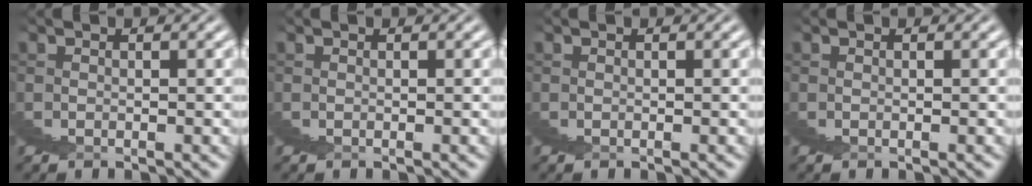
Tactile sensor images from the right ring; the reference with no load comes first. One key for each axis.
{"total": 0.0}
{"total": 0.0}
{"total": 0.0}